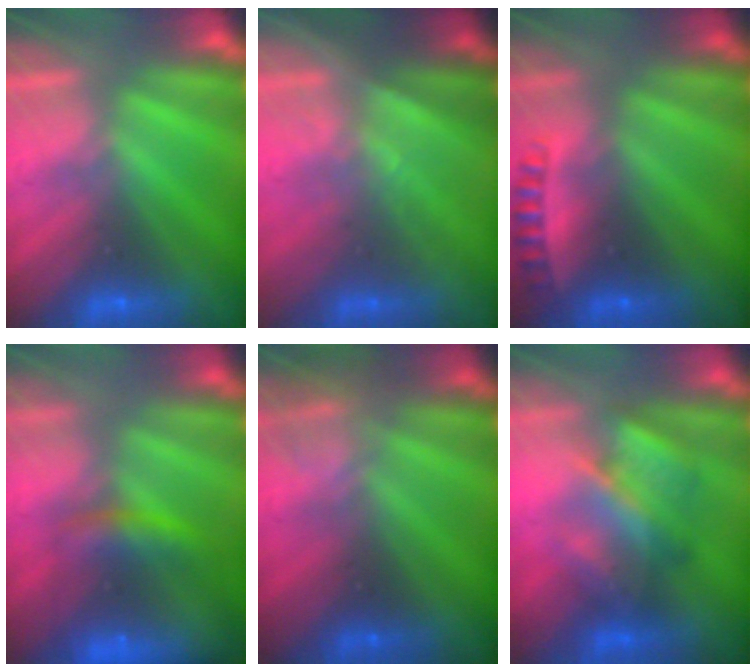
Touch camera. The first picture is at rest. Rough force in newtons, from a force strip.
{"total": 1.5}
{"total": 2.6}
{"total": 7.4}
{"total": 2.3}
{"total": 3.9}